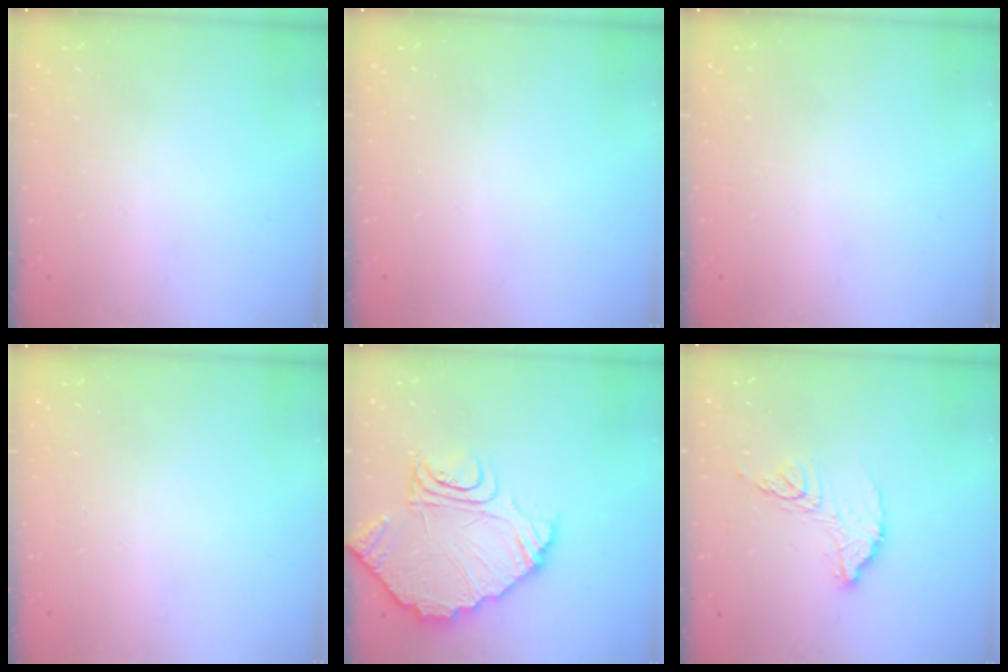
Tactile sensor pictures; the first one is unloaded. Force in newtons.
{"total": 0.0}
{"total": 0.0}
{"total": 0.0}
{"total": 16.5, "press": 16.4, "slide": 1.6}
{"total": 11.2, "press": 11.1, "slide": 0.9}